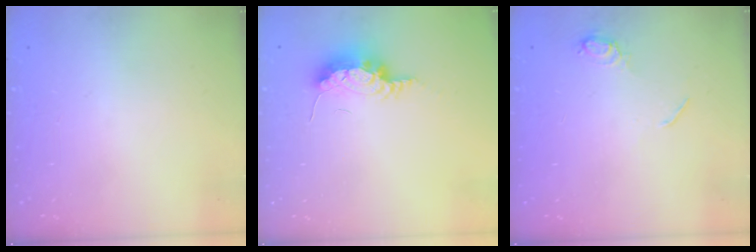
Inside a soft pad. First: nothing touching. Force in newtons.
{"total": 10.0, "press": 8.6, "slide": 5.1}
{"total": 6.0, "press": 6.0, "slide": 0.7}